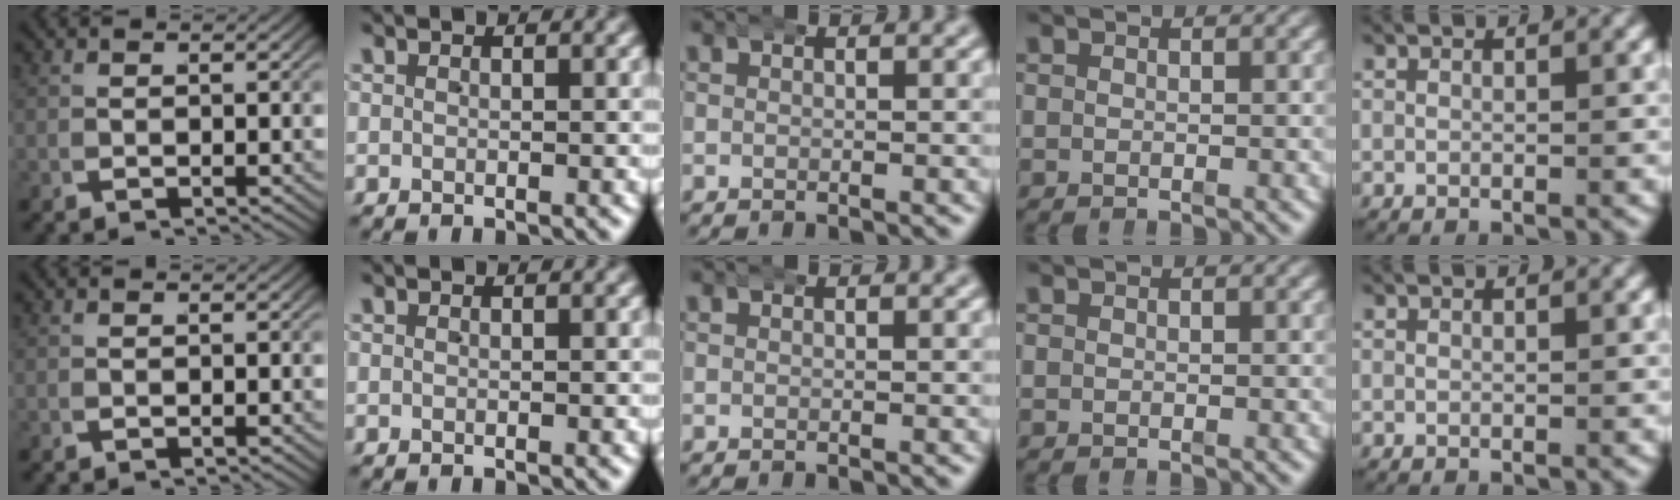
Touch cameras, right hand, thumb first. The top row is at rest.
{}